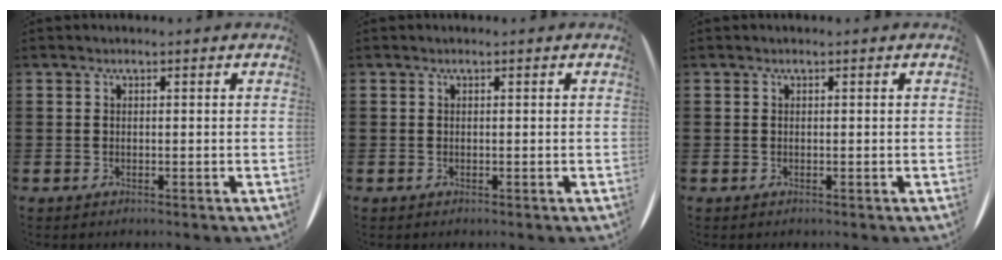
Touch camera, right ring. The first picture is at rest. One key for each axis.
{"total": 0.0}
{"total": 0.0}